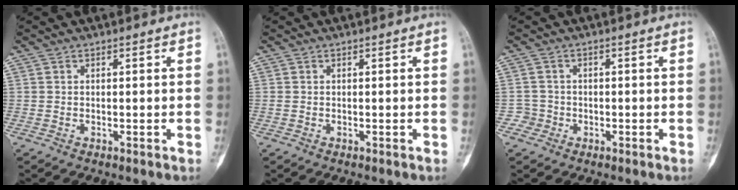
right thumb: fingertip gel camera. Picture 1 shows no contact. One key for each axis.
{"total": 0.0}
{"total": 2.2, "fx": -0.8, "fy": 2.0, "fz": -0.3, "tx": 0.021, "ty": 0.010, "tz": -0.020}